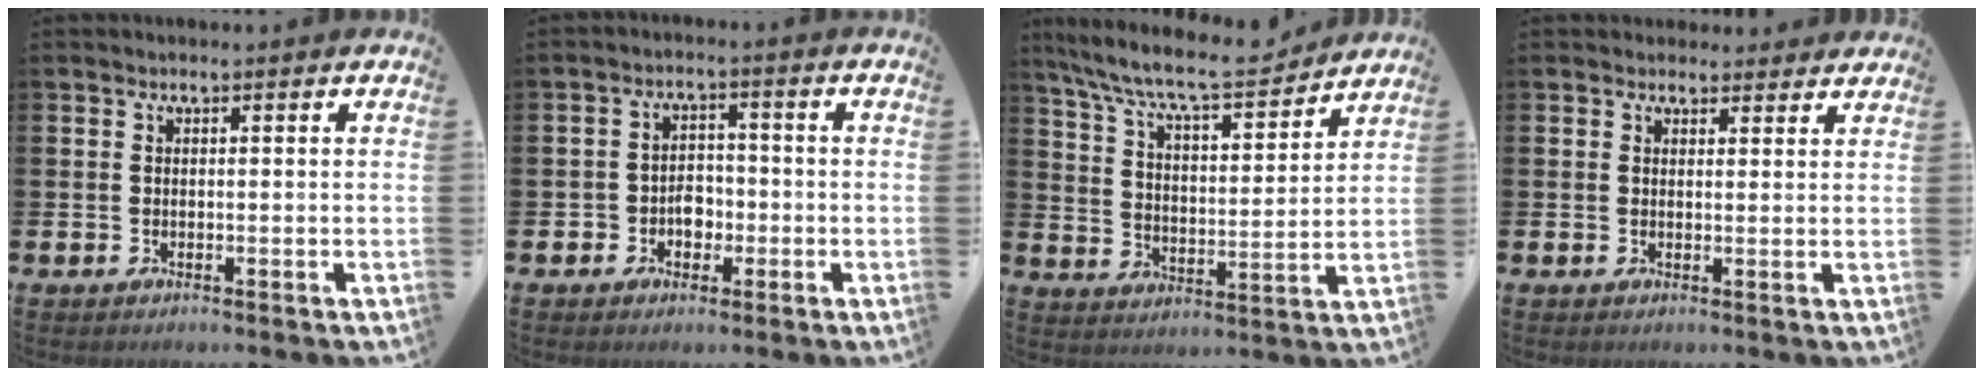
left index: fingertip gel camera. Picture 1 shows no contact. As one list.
[{"total": 3.2, "force": [-1.3, 2.5, 1.4], "torque": [-0.024, 0.003, -0.031]}, {"total": 9.7, "force": [8.9, 1.4, 3.5], "torque": [-0.101, -0.060, 0.153]}, {"total": 2.2, "force": [2.0, 0.8, -0.2], "torque": [0.007, -0.006, 0.037]}]